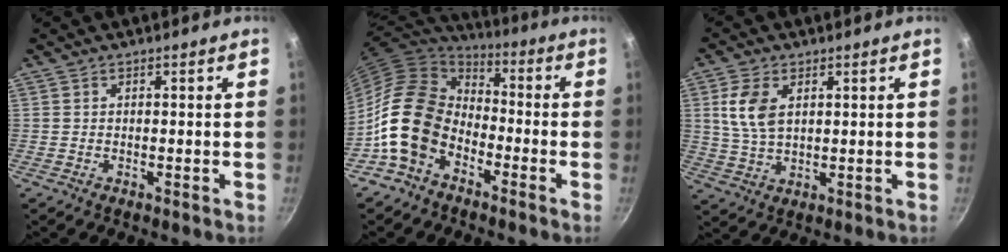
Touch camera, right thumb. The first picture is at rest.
{"total": 15.9, "force": [-6.3, 11.3, 9.2], "torque": [-0.145, 0.055, -0.142]}
{"total": 7.6, "force": [2.3, 4.5, 5.7], "torque": [-0.110, -0.010, 0.047]}